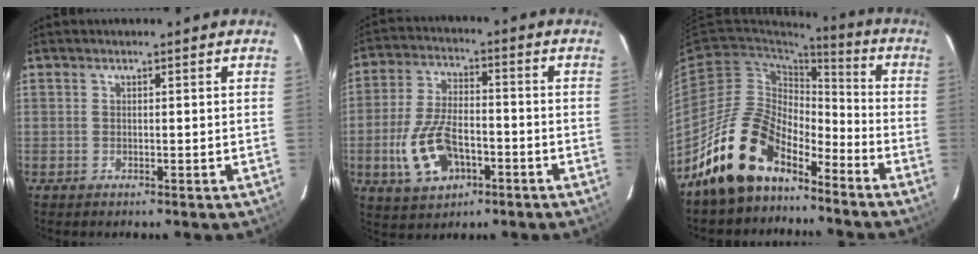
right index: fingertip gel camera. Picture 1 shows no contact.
{"total": 12.7, "force": [-4.6, 7.1, 9.5], "torque": [-0.207, 0.000, -0.074]}
{"total": 15.9, "force": [-11.9, 7.4, 7.4], "torque": [-0.143, 0.022, -0.210]}